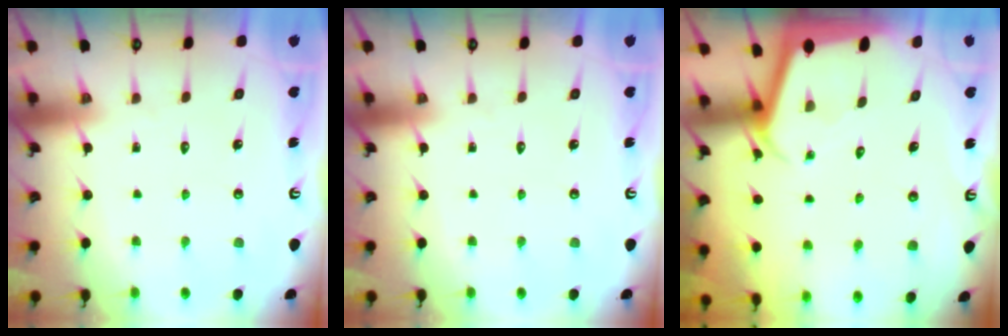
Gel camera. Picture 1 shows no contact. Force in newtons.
{"total": 0.0}
{"total": 2.0, "press": 2.0, "slide": 0.1}